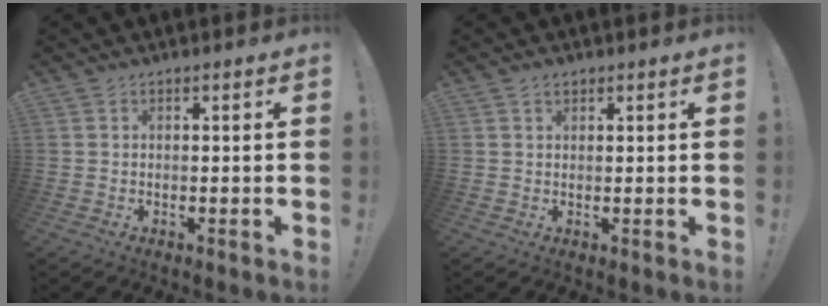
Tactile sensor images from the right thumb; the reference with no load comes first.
{"total": 1.6, "force": [1.1, 0.9, 0.7], "torque": [-0.014, 0.000, 0.019]}